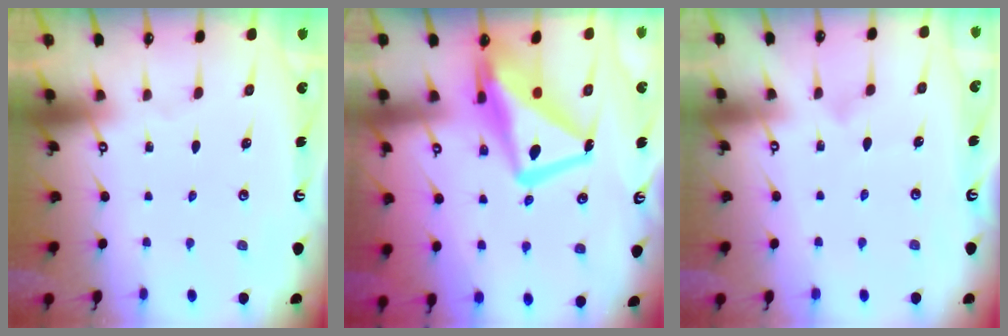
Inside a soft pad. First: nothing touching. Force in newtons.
{"total": 16.7, "press": 16.6, "slide": 1.8}
{"total": 5.6, "press": 5.6, "slide": 0.2}